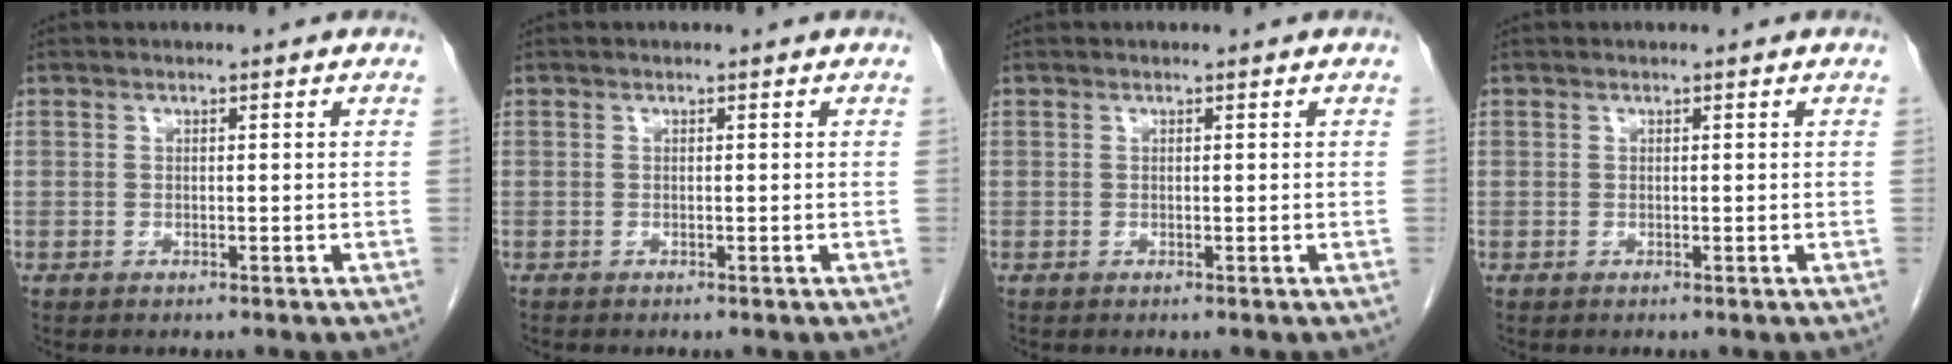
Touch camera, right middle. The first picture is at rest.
{"total": 0.0}
{"total": 0.0}
{"total": 0.0}